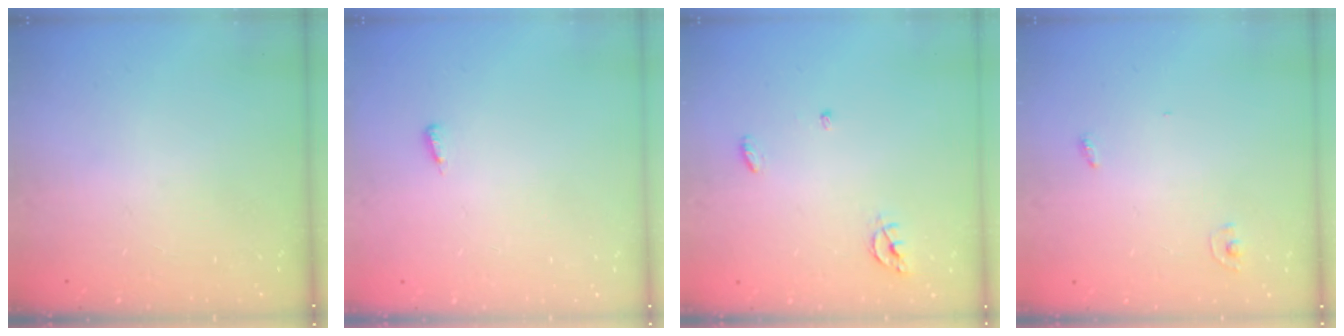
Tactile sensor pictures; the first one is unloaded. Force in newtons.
{"total": 3.6, "press": 2.7, "slide": 2.4}
{"total": 4.2, "press": 4.2, "slide": 0.3}
{"total": 2.8, "press": 2.8, "slide": 0.1}